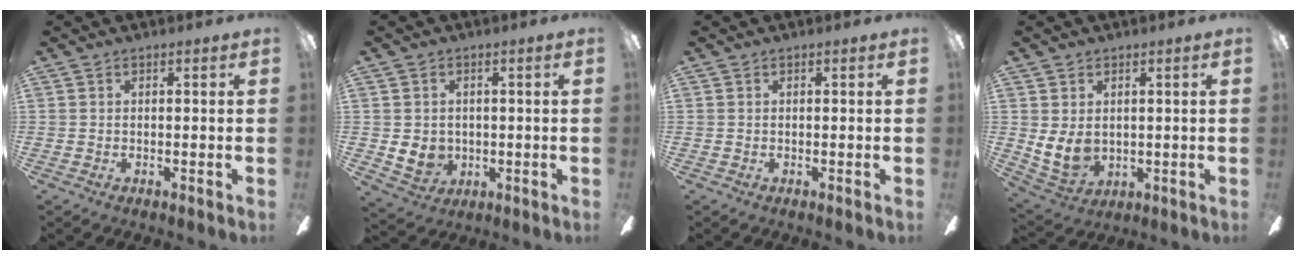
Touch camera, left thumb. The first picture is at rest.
{"total": 5.9, "force": [0.3, 5.4, 2.3], "torque": [-0.055, -0.004, 0.006]}
{"total": 0.0}
{"total": 7.4, "force": [1.7, 5.6, 4.5], "torque": [-0.103, -0.014, 0.031]}